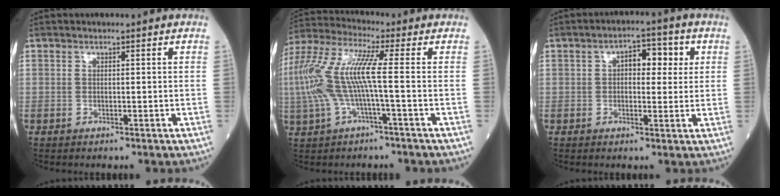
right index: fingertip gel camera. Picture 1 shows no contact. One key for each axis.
{"total": 11.7, "fx": -0.8, "fy": 1.3, "fz": 11.6, "tx": -0.268, "ty": 0.027, "tz": -0.022}
{"total": 5.8, "fx": 1.5, "fy": 2.9, "fz": 4.8, "tx": -0.067, "ty": 0.021, "tz": 0.020}